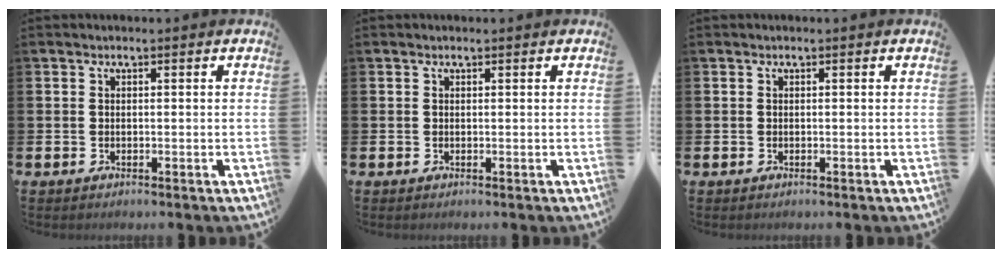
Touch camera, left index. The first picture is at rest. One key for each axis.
{"total": 0.0}
{"total": 0.0}